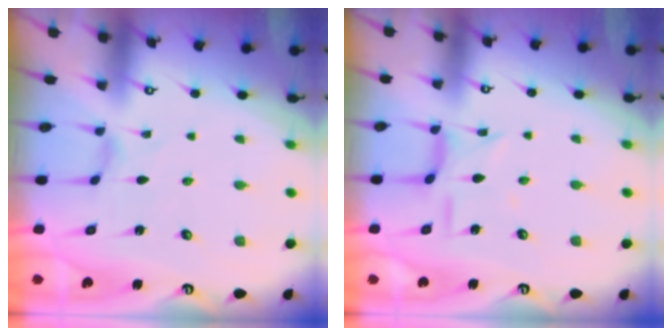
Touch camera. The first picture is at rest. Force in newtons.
{"total": 6.2, "press": 6.2, "slide": 0.3}